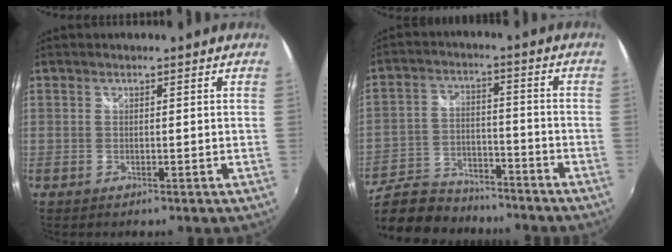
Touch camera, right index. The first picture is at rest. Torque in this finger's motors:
{"motor_torque": [-0.01, -0.45, 0.09, 0.06]}